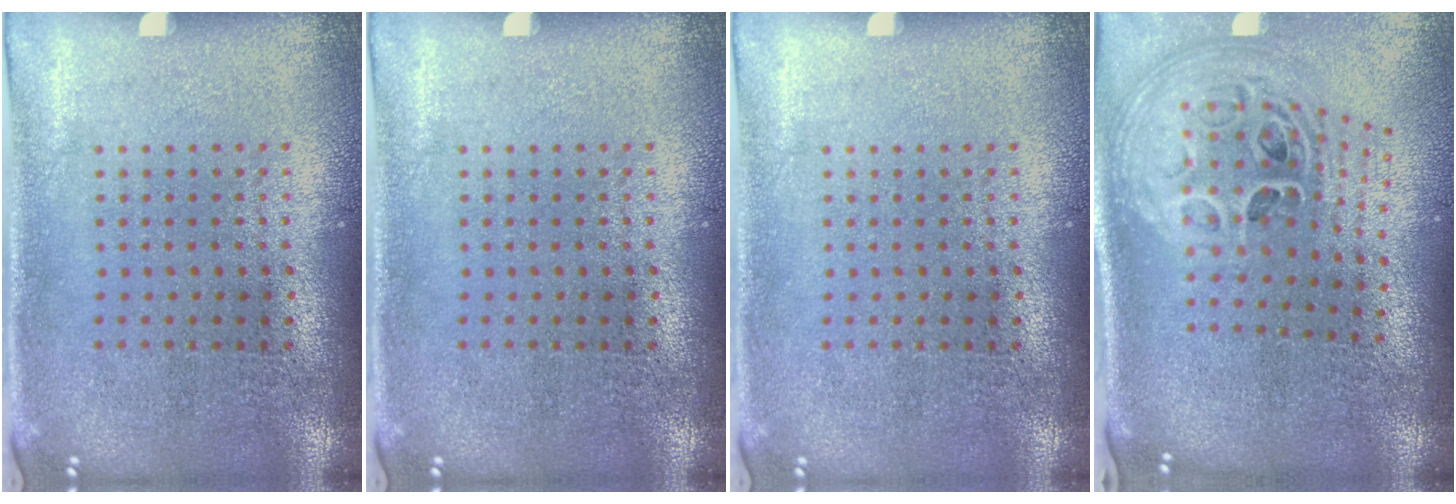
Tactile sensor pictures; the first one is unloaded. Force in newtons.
{"total": 0.0}
{"total": 0.0}
{"total": 2.9, "press": 2.0, "slide": 2.1}